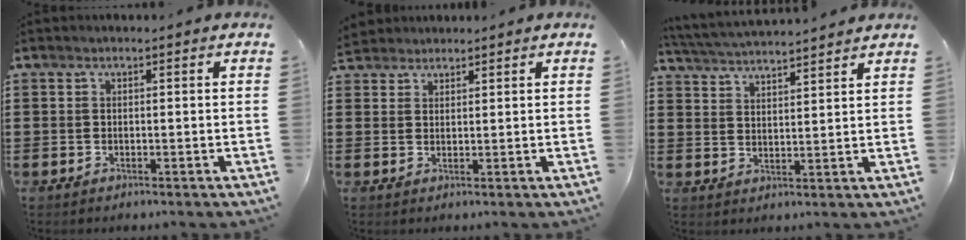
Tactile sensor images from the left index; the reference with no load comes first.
{"total": 2.1, "force": [1.9, 0.6, -0.2], "torque": [-0.002, 0.005, 0.039]}
{"total": 4.0, "force": [3.9, -0.4, 0.6], "torque": [-0.027, -0.024, 0.068]}